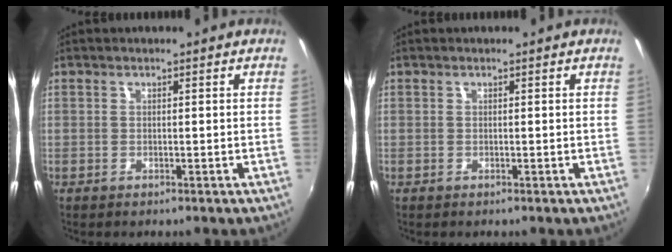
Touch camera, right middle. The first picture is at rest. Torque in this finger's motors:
{"motor_torque": [-0.08, 0.12, -0.03, 0.00]}